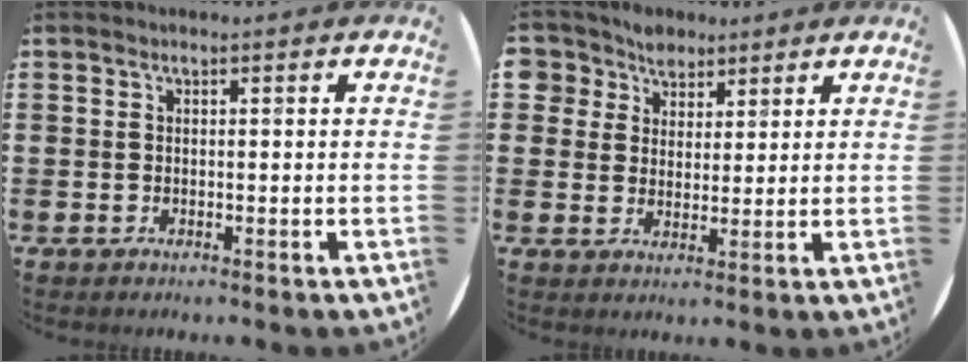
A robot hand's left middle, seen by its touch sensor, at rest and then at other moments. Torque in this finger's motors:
{"motor_torque": [0.41, -0.36, 0.04, 0.01]}